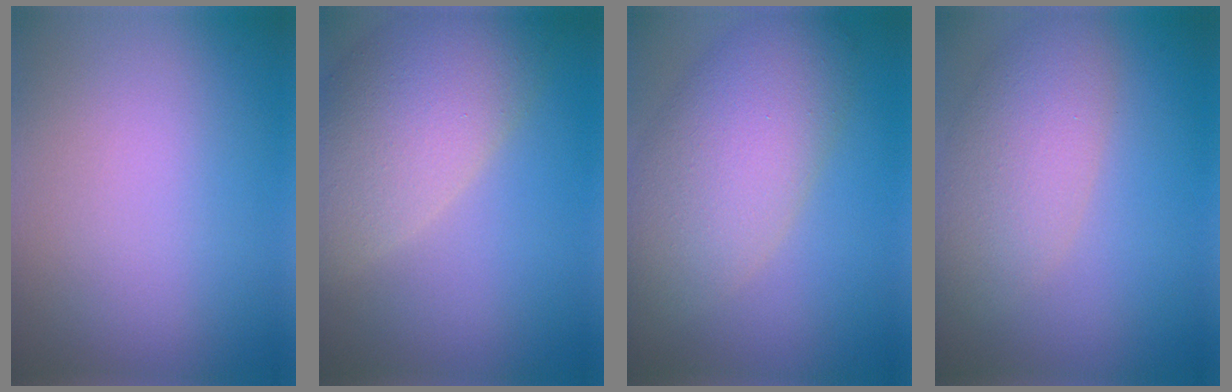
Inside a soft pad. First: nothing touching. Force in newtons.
{"total": 8.2, "press": 8.2, "slide": 0.7}
{"total": 7.7, "press": 7.7, "slide": 0.4}
{"total": 5.0, "press": 5.0, "slide": 0.3}